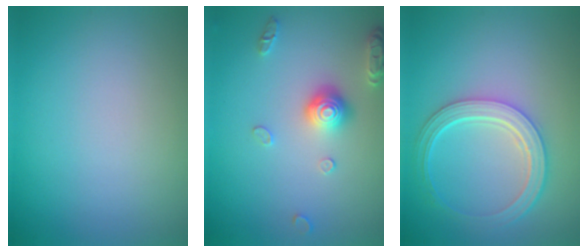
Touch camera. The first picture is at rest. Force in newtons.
{"total": 3.0, "press": 2.9, "slide": 0.7}
{"total": 4.7, "press": 3.7, "slide": 2.9}